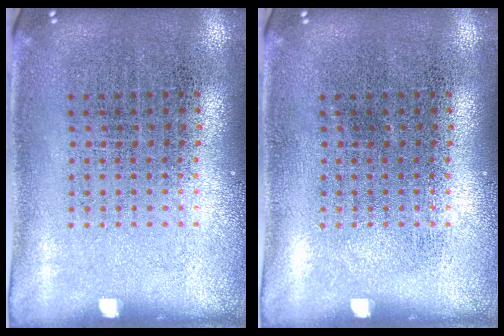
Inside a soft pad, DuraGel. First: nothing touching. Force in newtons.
{"total": 0.0}